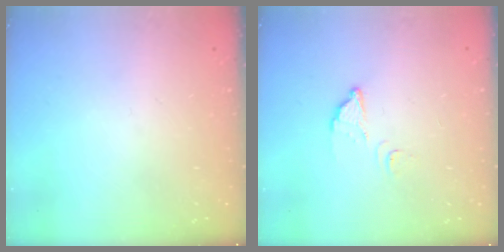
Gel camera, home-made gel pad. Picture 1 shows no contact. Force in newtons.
{"total": 2.7, "press": 2.7, "slide": 0.3}